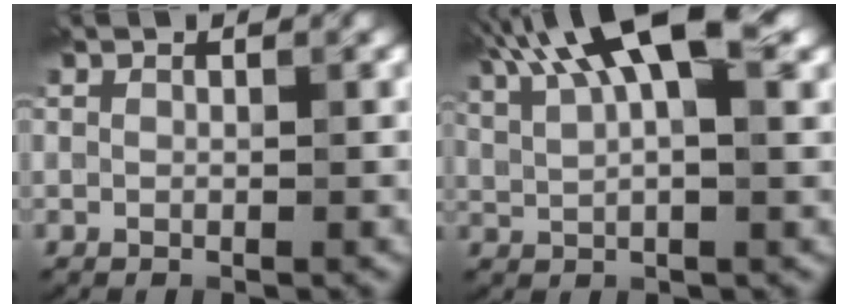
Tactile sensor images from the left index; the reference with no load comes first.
{"total": 10.3, "force": [5.0, 3.6, 8.2], "torque": [-0.150, 0.024, 0.081]}